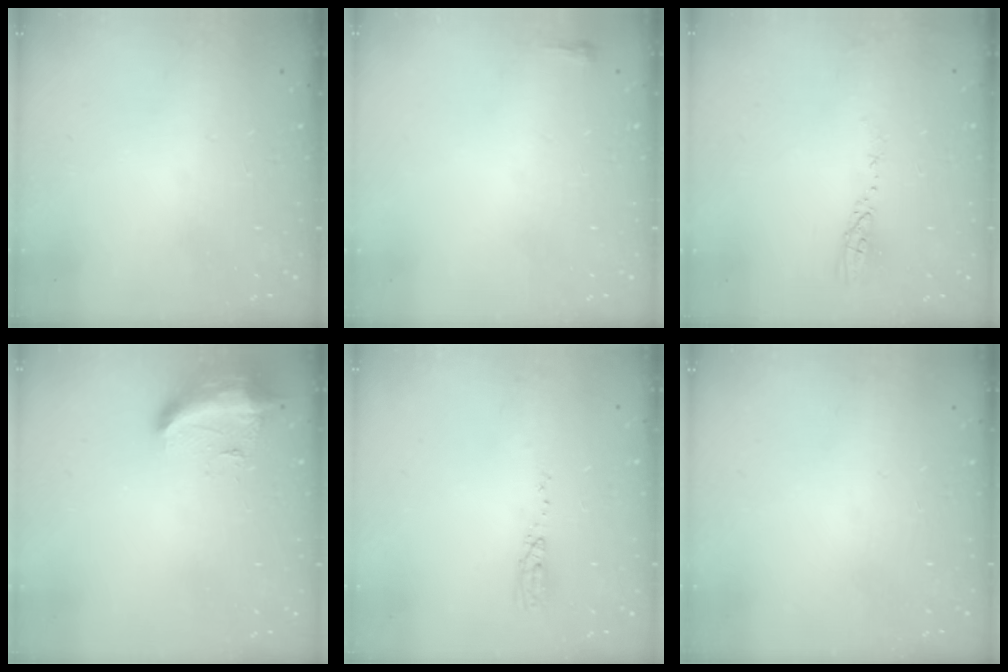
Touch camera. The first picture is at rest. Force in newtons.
{"total": 2.4, "press": 2.4, "slide": 0.6}
{"total": 3.3, "press": 3.3, "slide": 0.2}
{"total": 9.5, "press": 9.4, "slide": 1.2}
{"total": 14.7, "press": 6.3, "slide": 13.3}
{"total": 0.0}